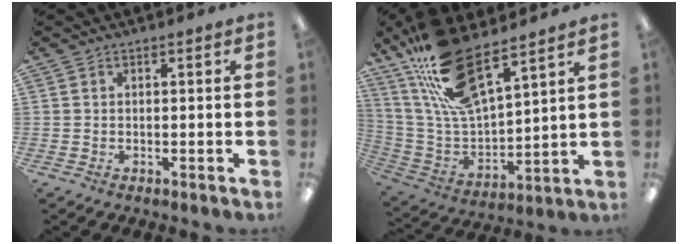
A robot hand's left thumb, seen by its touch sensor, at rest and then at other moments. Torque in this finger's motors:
{"motor_torque": [0.44, 0.40, 1.13, -1.65, 0.23]}